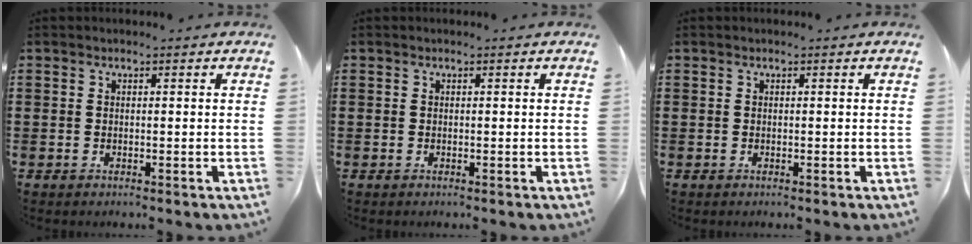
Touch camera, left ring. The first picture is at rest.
{"total": 0.0}
{"total": 0.0}